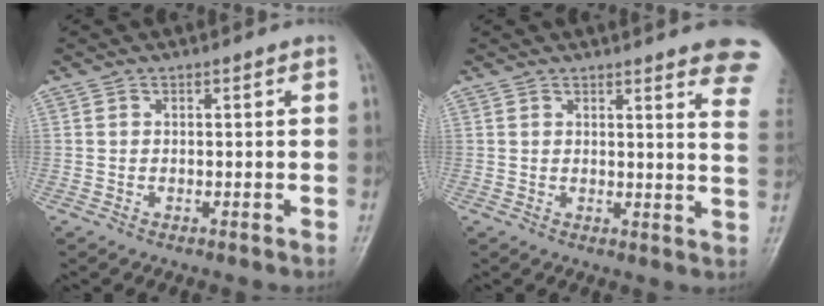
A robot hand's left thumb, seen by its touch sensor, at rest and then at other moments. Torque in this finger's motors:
{"motor_torque": [3.82, 1.19, 1.43, -1.34, 0.07]}